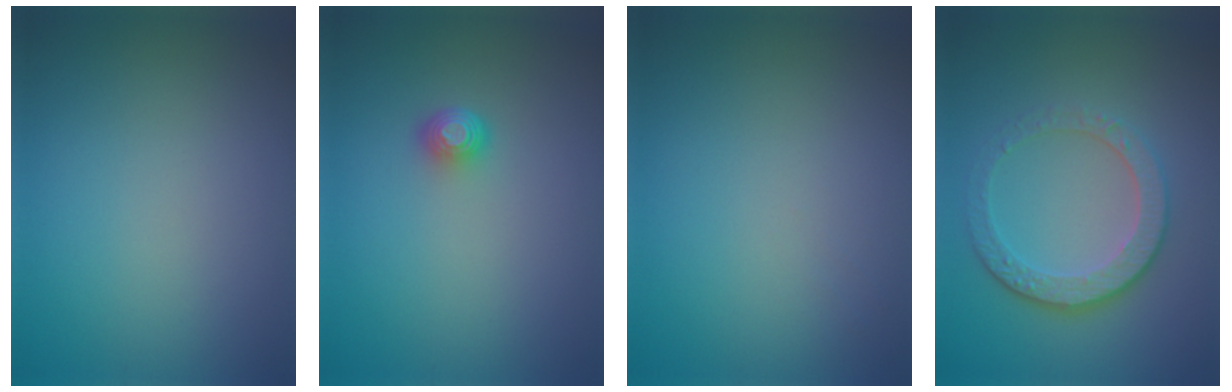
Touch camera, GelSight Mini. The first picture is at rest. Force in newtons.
{"total": 1.5, "press": 1.1, "slide": 1.1}
{"total": 0.6, "press": 0.5, "slide": 0.3}
{"total": 4.5, "press": 3.3, "slide": 3.1}